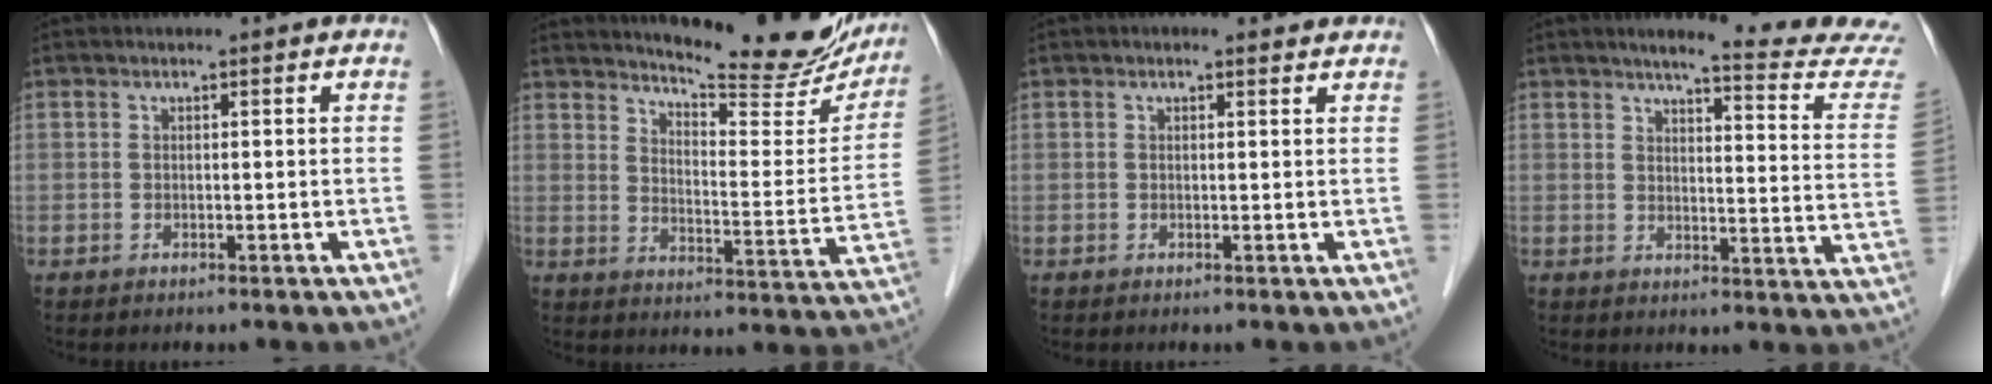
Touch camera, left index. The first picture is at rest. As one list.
[{"total": 19.8, "force": [17.9, 3.6, 7.5], "torque": [-0.095, -0.061, 0.222]}, {"total": 1.0, "force": [0.8, 0.6, 0.3], "torque": [-0.009, 0.005, 0.005]}, {"total": 14.6, "force": [13.9, -0.9, 4.6], "torque": [-0.054, -0.084, 0.149]}]